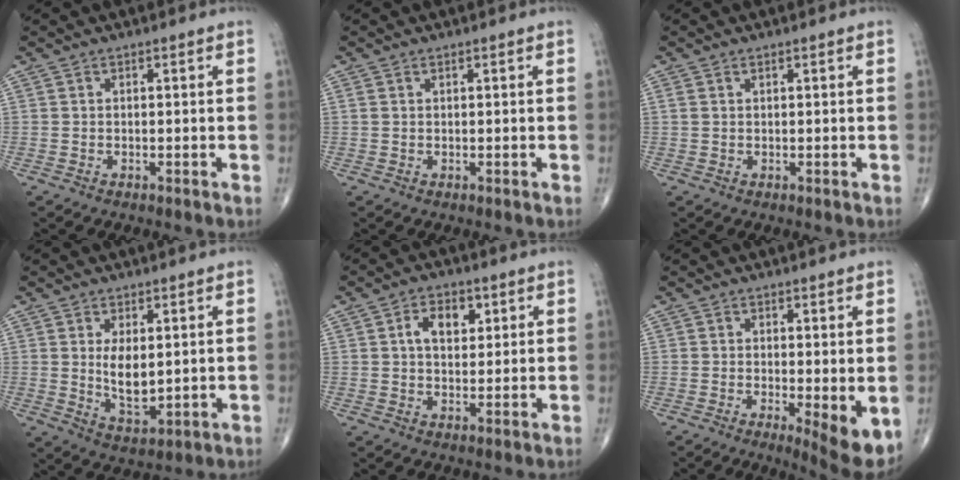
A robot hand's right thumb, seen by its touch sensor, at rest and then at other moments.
{"total": 0.6, "force": [0.4, 0.3, 0.4], "torque": [-0.010, 0.008, 0.009]}
{"total": 0.9, "force": [0.5, 0.4, 0.6], "torque": [-0.014, 0.009, 0.012]}
{"total": 7.0, "force": [1.1, 3.4, 5.9], "torque": [-0.088, -0.021, 0.033]}
{"total": 6.2, "force": [2.1, 3.9, 4.4], "torque": [-0.051, -0.002, 0.031]}
{"total": 6.4, "force": [-1.0, 1.7, 6.1], "torque": [-0.087, -0.019, -0.014]}